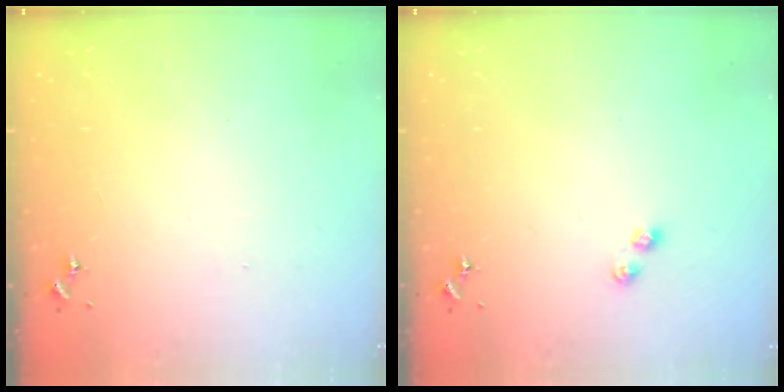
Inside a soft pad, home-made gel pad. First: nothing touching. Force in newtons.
{"total": 3.4, "press": 3.4, "slide": 0.4}